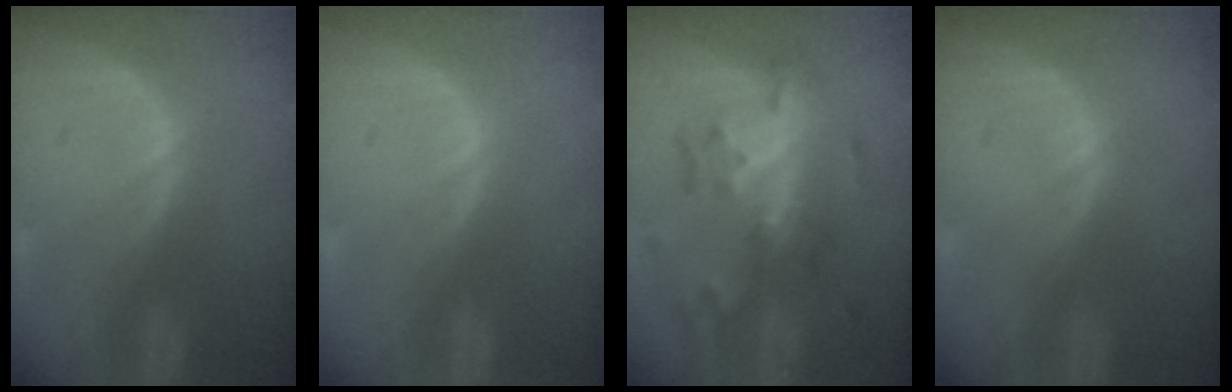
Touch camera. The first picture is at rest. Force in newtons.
{"total": 0.0}
{"total": 8.5, "press": 7.5, "slide": 4.0}
{"total": 0.0}